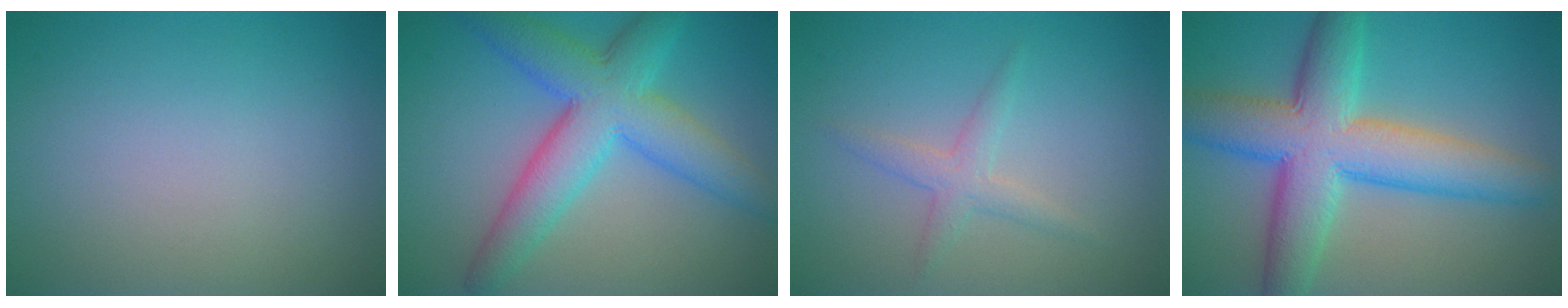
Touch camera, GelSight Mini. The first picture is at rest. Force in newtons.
{"total": 7.7, "press": 7.7, "slide": 0.2}
{"total": 1.9, "press": 1.9, "slide": 0.0}
{"total": 9.6, "press": 9.6, "slide": 0.1}